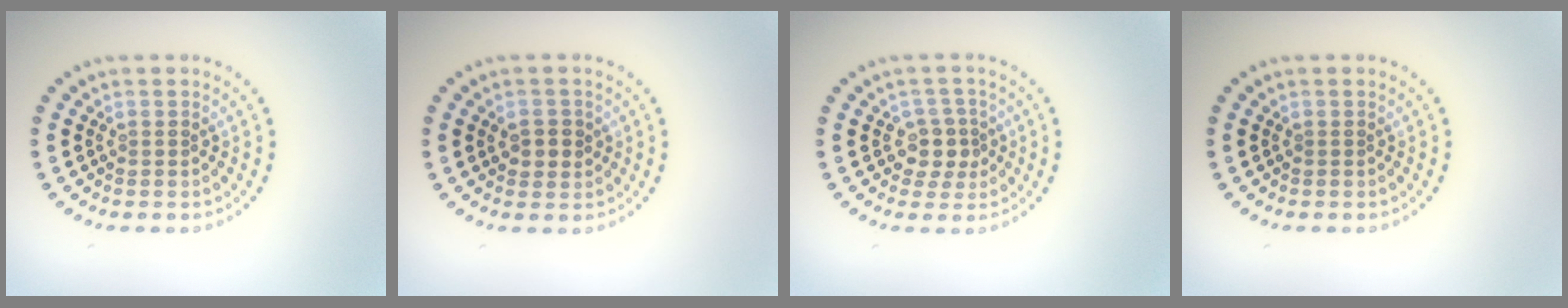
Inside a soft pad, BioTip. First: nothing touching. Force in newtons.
{"total": 2.0, "press": 1.9, "slide": 0.5}
{"total": 2.4, "press": 2.1, "slide": 1.2}
{"total": 0.0}